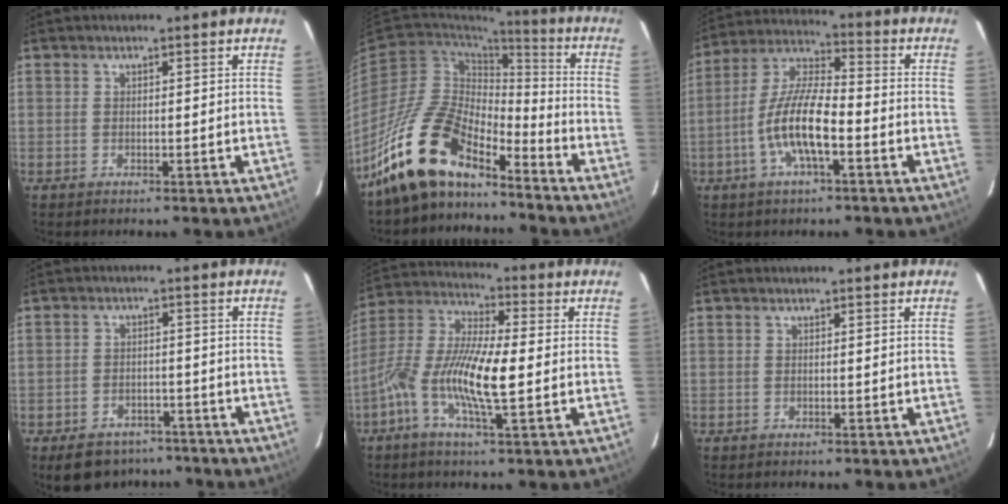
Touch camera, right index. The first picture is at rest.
{"total": 16.0, "force": [-13.0, 5.8, 7.3], "torque": [-0.147, 0.012, -0.250]}
{"total": 12.1, "force": [-4.3, 3.3, 10.8], "torque": [-0.225, 0.002, -0.083]}
{"total": 10.7, "force": [-8.0, 6.1, 3.5], "torque": [-0.087, 0.013, -0.099]}
{"total": 13.3, "force": [-2.9, 2.9, 12.7], "torque": [-0.251, 0.003, -0.064]}
{"total": 0.0}